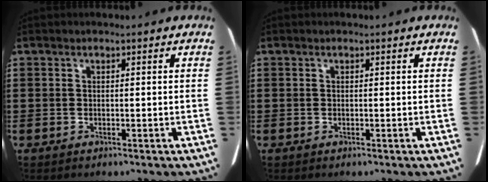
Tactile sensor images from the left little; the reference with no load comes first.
{"total": 0.0}